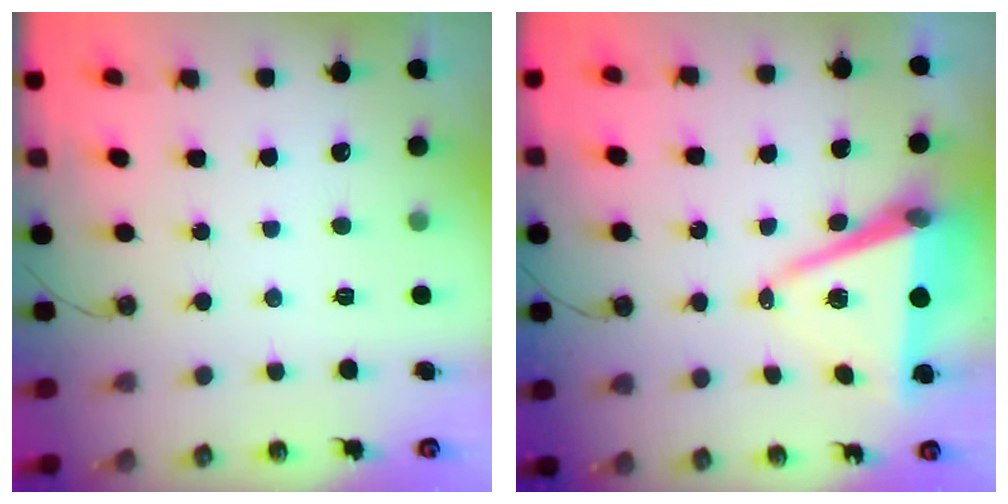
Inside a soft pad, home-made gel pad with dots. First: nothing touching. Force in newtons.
{"total": 10.3, "press": 9.4, "slide": 4.3}